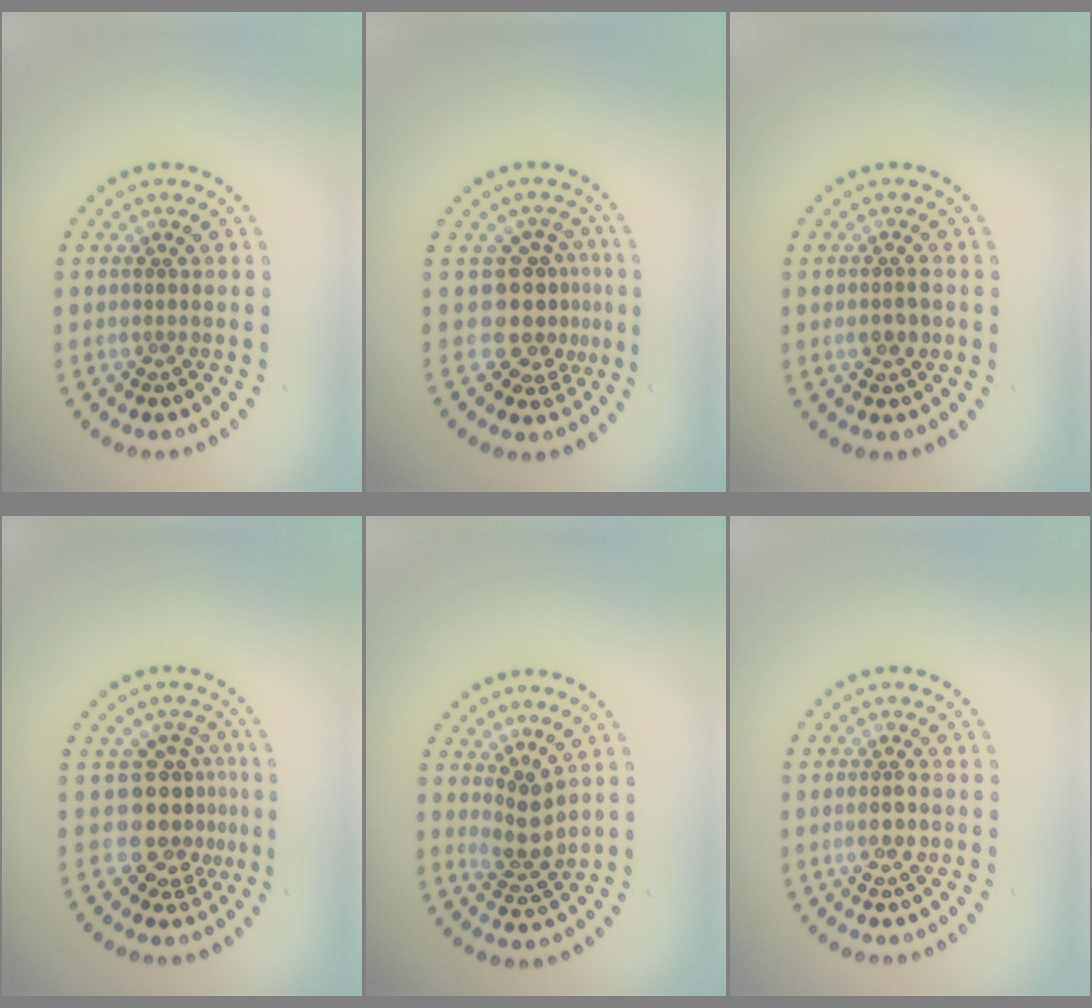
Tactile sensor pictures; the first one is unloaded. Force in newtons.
{"total": 4.2, "press": 3.1, "slide": 2.8}
{"total": 1.7, "press": 1.6, "slide": 0.3}
{"total": 4.2, "press": 3.1, "slide": 2.8}
{"total": 2.4, "press": 2.1, "slide": 1.2}
{"total": 1.5, "press": 1.5, "slide": 0.3}